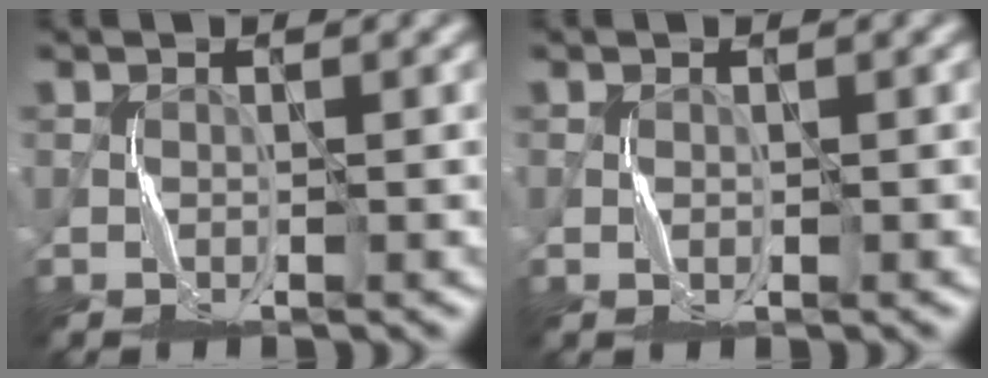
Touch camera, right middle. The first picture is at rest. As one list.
[{"total": 0.0}]